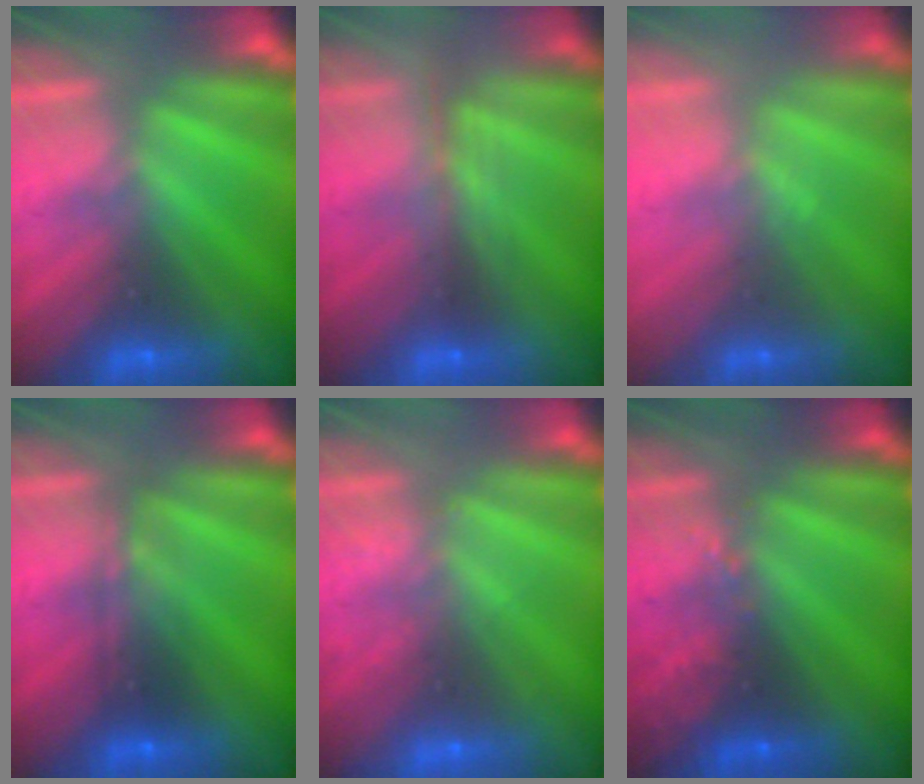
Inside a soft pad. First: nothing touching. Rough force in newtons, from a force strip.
{"total": 2.4}
{"total": 2.2}
{"total": 2.4}
{"total": 2.1}
{"total": 2.9}